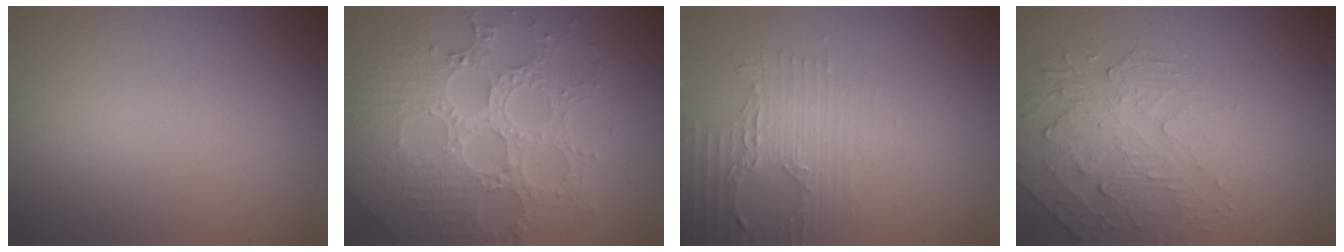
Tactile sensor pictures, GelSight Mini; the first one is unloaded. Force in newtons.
{"total": 8.1, "press": 6.0, "slide": 5.4}
{"total": 2.9, "press": 2.5, "slide": 1.5}
{"total": 2.4, "press": 1.7, "slide": 1.7}